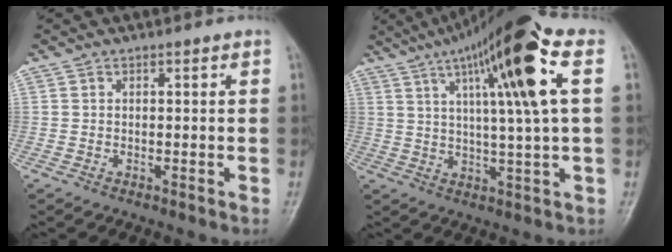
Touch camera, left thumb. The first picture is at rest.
{"total": 17.8, "force": [6.2, 1.9, 16.6], "torque": [-0.278, 0.007, 0.095]}